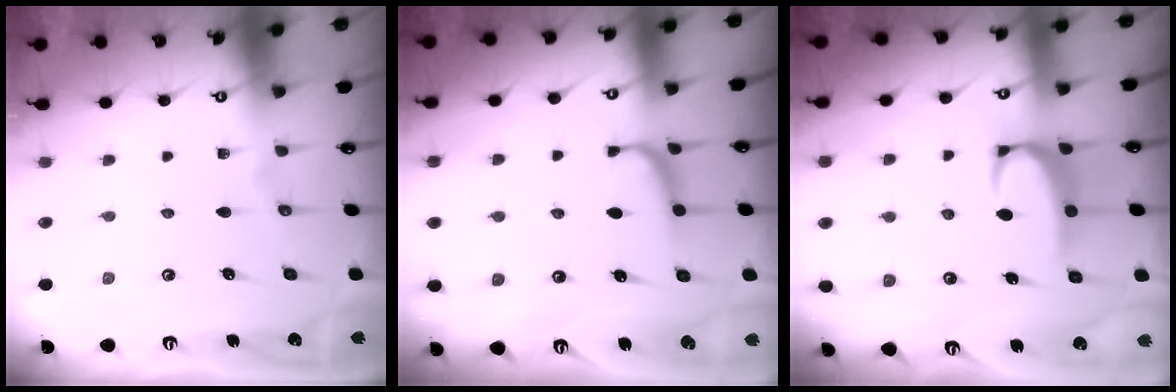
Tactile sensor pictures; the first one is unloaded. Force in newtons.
{"total": 2.4, "press": 2.4, "slide": 0.4}
{"total": 3.6, "press": 3.5, "slide": 0.8}